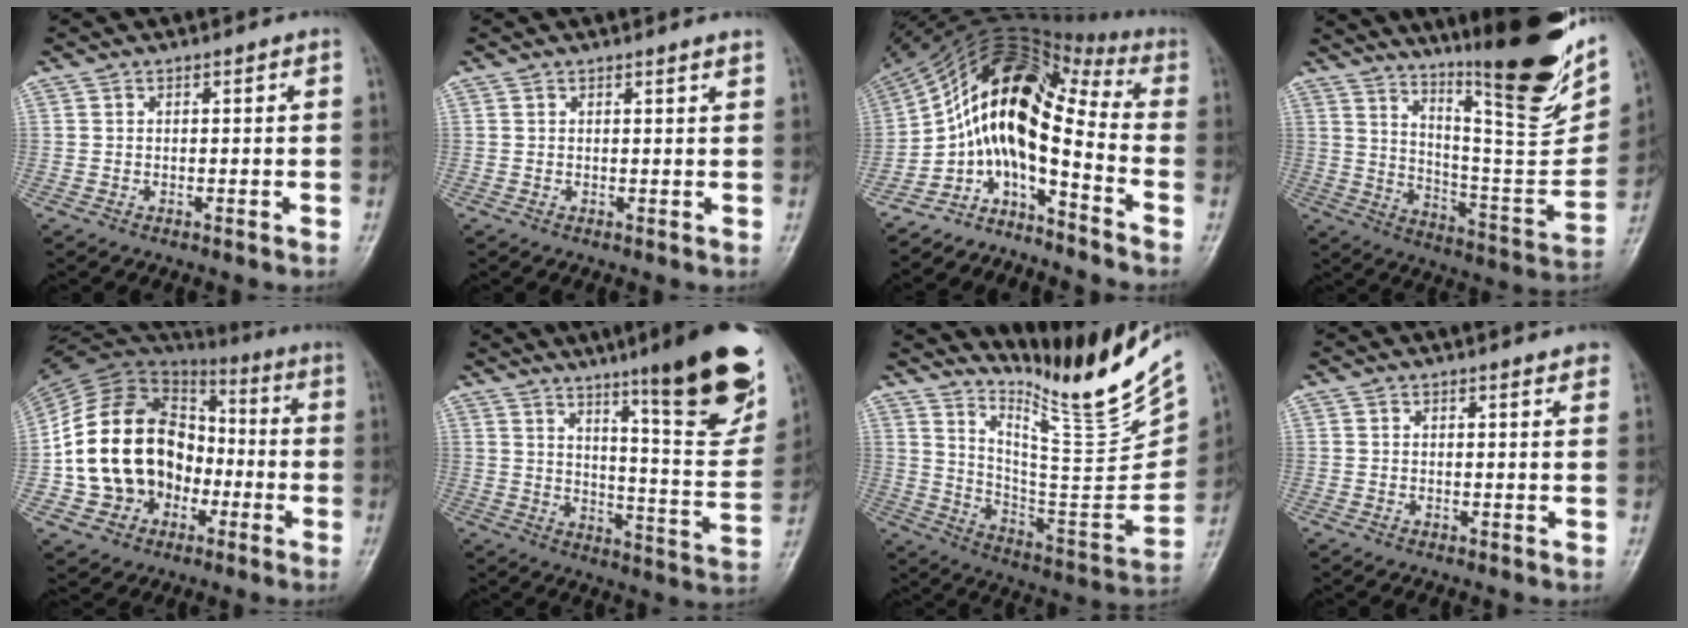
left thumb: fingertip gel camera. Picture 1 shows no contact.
{"total": 1.1, "force": [1.0, -0.1, 0.6], "torque": [-0.007, -0.006, 0.014]}
{"total": 14.8, "force": [-5.5, 5.9, 12.4], "torque": [-0.214, 0.109, -0.107]}
{"total": 26.9, "force": [18.4, 4.0, 19.2], "torque": [-0.270, -0.104, 0.289]}
{"total": 21.0, "force": [-3.6, 16.8, 12.2], "torque": [-0.205, 0.046, -0.057]}
{"total": 23.3, "force": [14.3, 3.4, 18.1], "torque": [-0.219, -0.075, 0.209]}
{"total": 20.2, "force": [16.6, 0.6, 11.6], "torque": [-0.164, -0.145, 0.274]}
{"total": 2.3, "force": [2.0, 0.4, 1.1], "torque": [-0.009, -0.006, 0.018]}